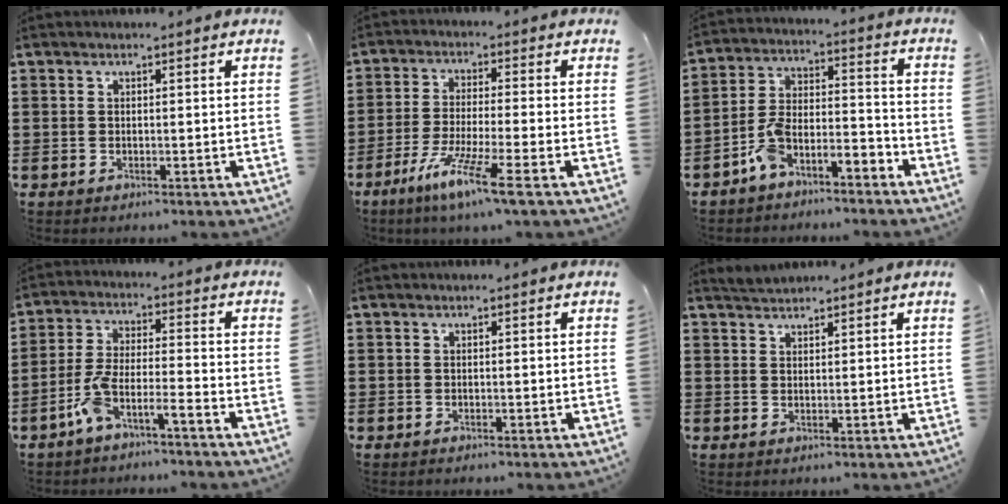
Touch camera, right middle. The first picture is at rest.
{"total": 7.7, "force": [-5.3, -0.2, 5.7], "torque": [-0.117, -0.015, -0.102]}
{"total": 5.8, "force": [-5.3, 1.1, 1.9], "torque": [-0.047, 0.003, -0.112]}
{"total": 5.8, "force": [-4.5, 0.3, 3.6], "torque": [-0.089, -0.009, -0.093]}
{"total": 0.0}
{"total": 1.9, "force": [1.9, 0.2, 0.1], "torque": [-0.008, 0.004, 0.038]}